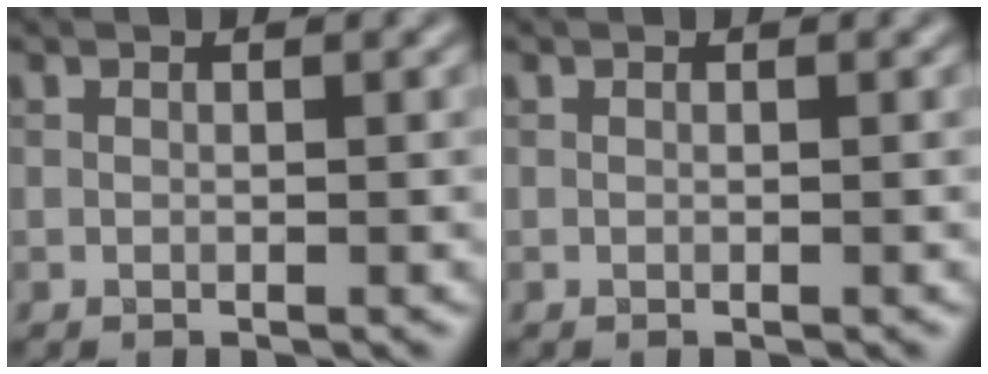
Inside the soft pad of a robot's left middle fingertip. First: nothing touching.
{"total": 0.0}